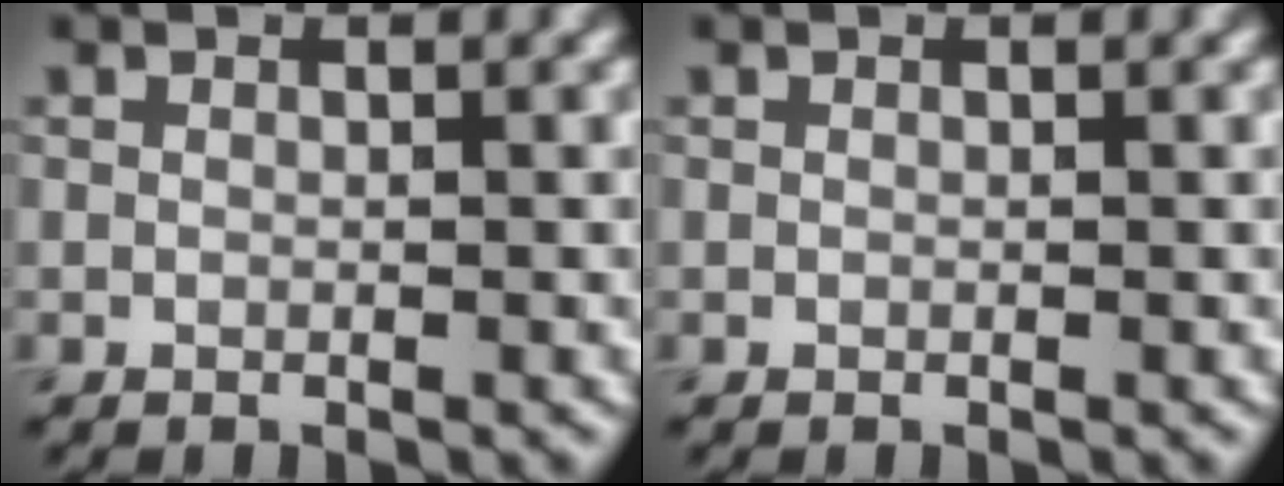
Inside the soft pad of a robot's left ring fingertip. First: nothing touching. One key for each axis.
{"total": 0.0}